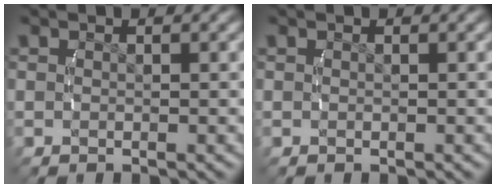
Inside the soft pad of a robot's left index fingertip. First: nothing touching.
{"total": 0.0}